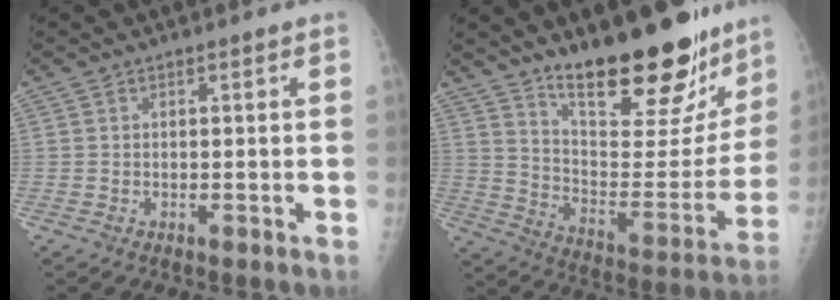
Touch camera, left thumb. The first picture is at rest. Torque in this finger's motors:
{"motor_torque": [0.45, 0.39, 0.94, -1.83, 0.08]}